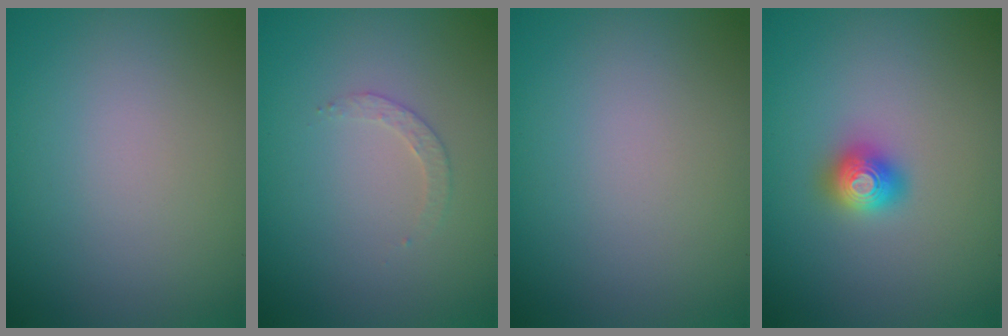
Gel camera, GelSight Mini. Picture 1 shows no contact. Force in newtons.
{"total": 1.2, "press": 1.2, "slide": 0.3}
{"total": 0.0}
{"total": 2.0, "press": 2.0, "slide": 0.2}